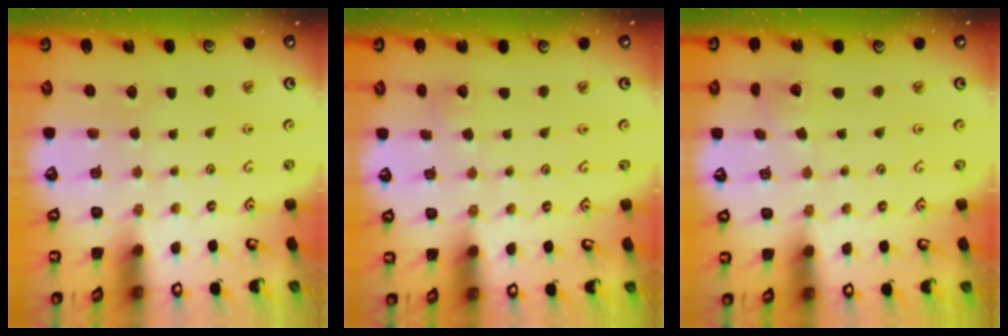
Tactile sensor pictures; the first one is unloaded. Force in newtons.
{"total": 2.9, "press": 2.9, "slide": 0.3}
{"total": 1.7, "press": 1.7, "slide": 0.1}